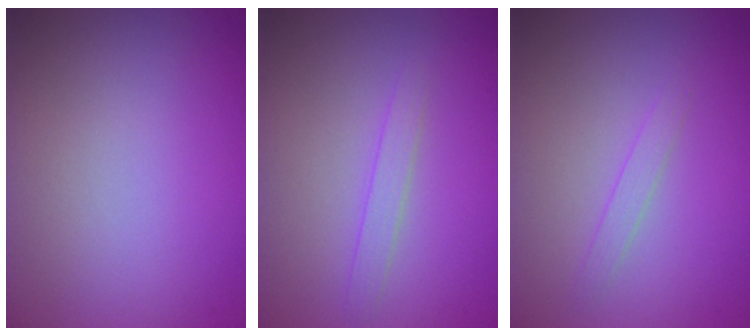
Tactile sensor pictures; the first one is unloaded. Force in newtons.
{"total": 1.3, "press": 1.3, "slide": 0.0}
{"total": 1.0, "press": 1.0, "slide": 0.1}